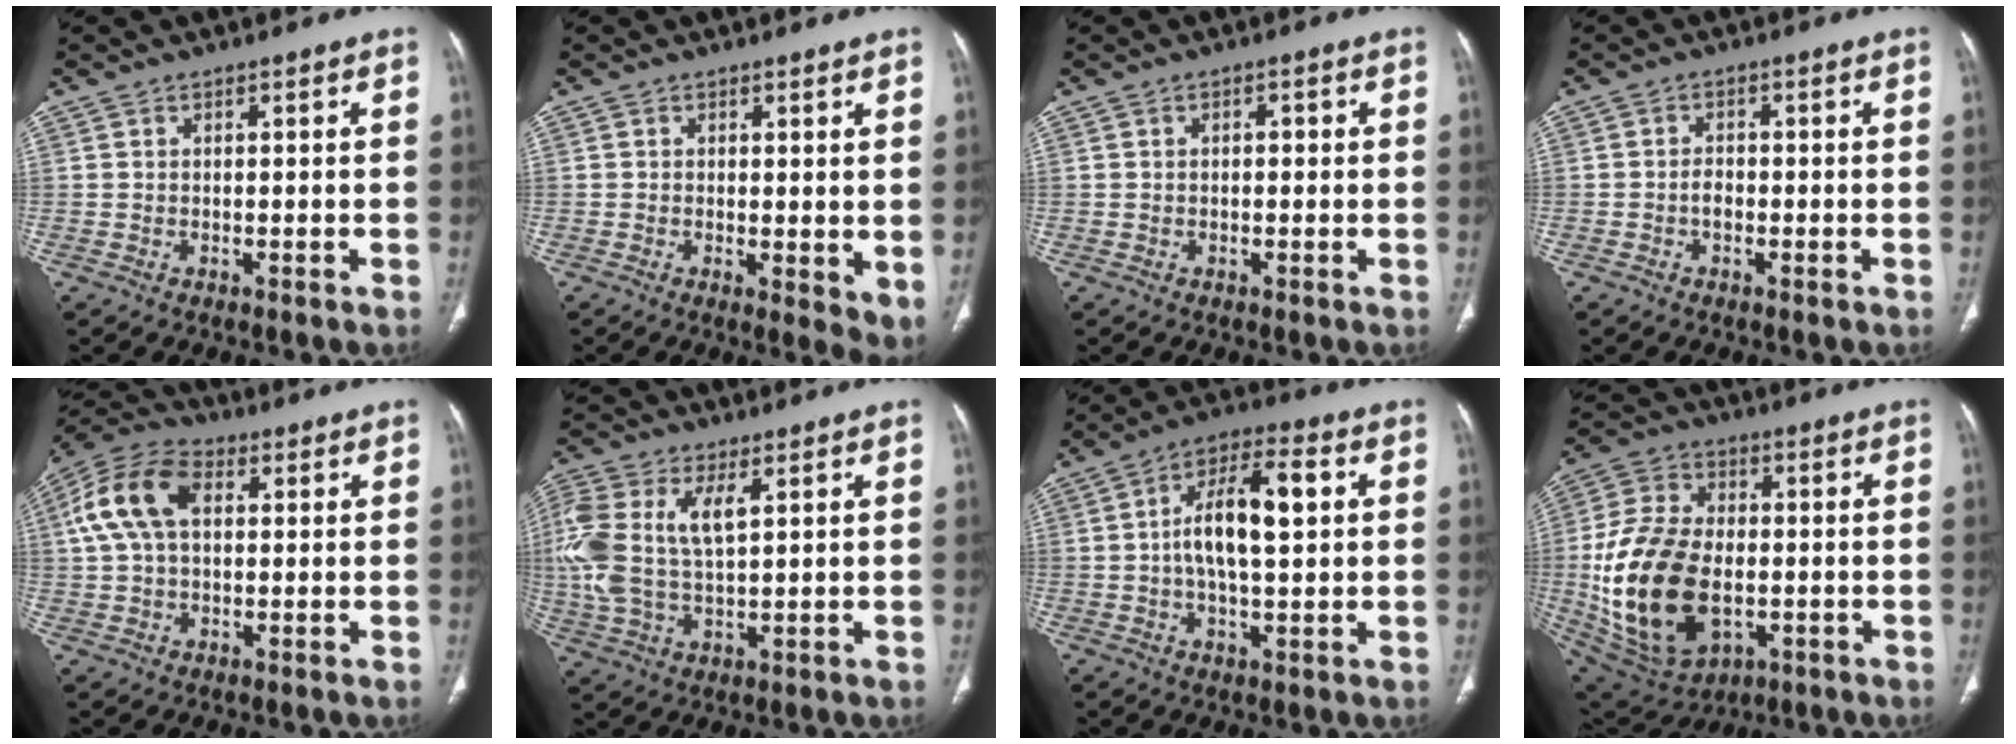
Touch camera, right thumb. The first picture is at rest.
{"total": 4.9, "force": [0.3, 1.9, 4.5], "torque": [-0.060, -0.016, 0.005]}
{"total": 1.3, "force": [0.1, 0.7, 1.1], "torque": [-0.015, 0.004, 0.001]}
{"total": 1.7, "force": [-0.7, 1.2, 1.1], "torque": [-0.013, 0.005, -0.014]}
{"total": 12.5, "force": [2.7, 7.8, 9.3], "torque": [-0.192, 0.030, 0.045]}
{"total": 14.5, "force": [3.4, 7.3, 12.0], "torque": [-0.289, 0.008, 0.070]}
{"total": 12.4, "force": [1.5, 5.0, 11.2], "torque": [-0.194, 0.021, 0.021]}
{"total": 23.1, "force": [-3.3, 14.6, 17.7], "torque": [-0.336, 0.002, -0.037]}